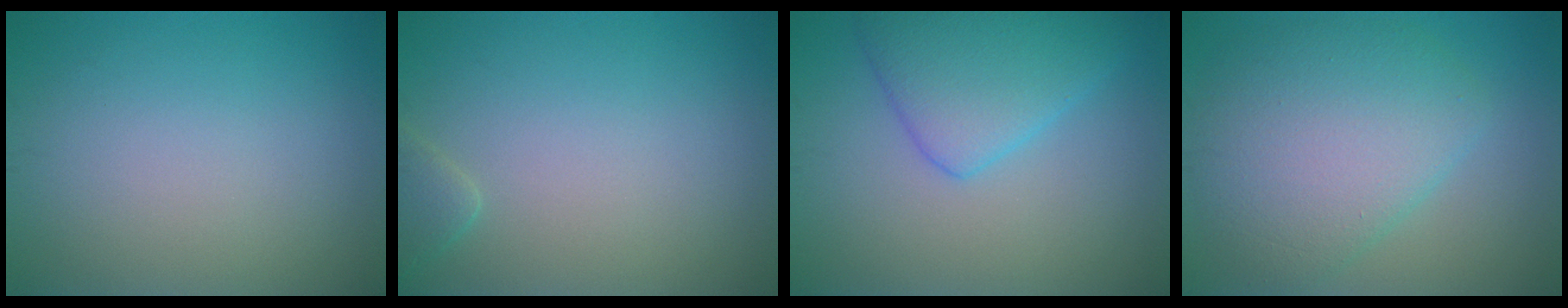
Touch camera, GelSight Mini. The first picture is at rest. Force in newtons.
{"total": 1.4, "press": 1.4, "slide": 0.2}
{"total": 5.0, "press": 5.0, "slide": 0.4}
{"total": 7.3, "press": 7.3, "slide": 0.2}